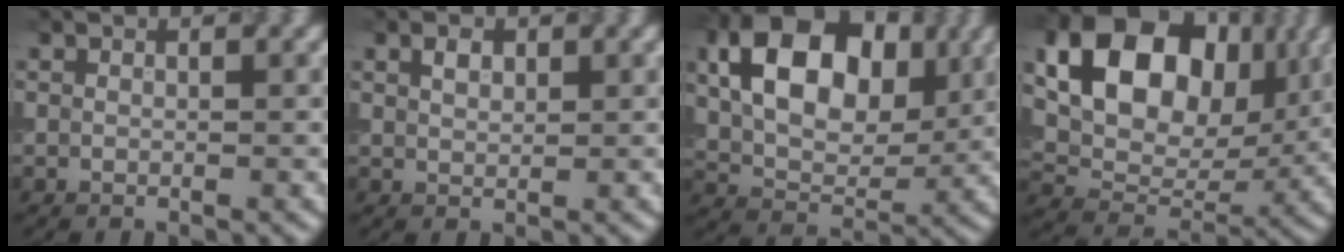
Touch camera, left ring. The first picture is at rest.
{"total": 1.3, "force": [0.7, 0.8, 0.8], "torque": [-0.014, 0.002, 0.014]}
{"total": 10.7, "force": [2.8, 7.1, 7.6], "torque": [-0.124, 0.006, 0.042]}
{"total": 13.4, "force": [4.5, 9.1, 8.8], "torque": [-0.151, 0.006, 0.077]}